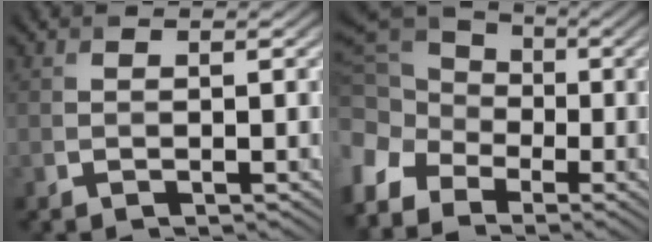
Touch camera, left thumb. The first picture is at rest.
{"total": 11.8, "force": [-6.2, 8.4, 5.6], "torque": [-0.169, -0.036, -0.119]}